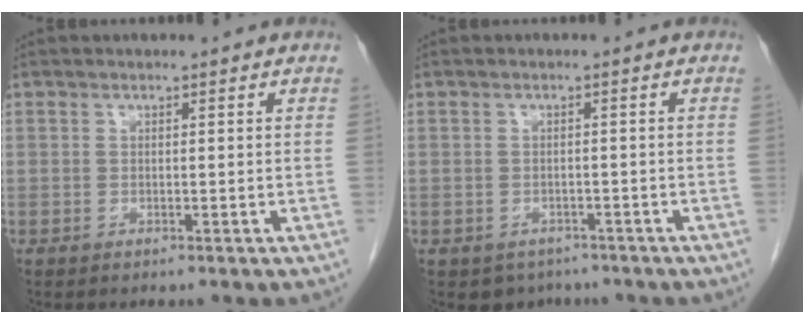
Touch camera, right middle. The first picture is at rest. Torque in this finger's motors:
{"motor_torque": [0.13, -0.12, -0.06, -0.01]}